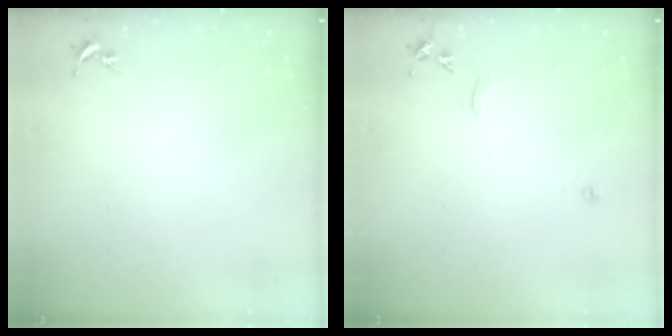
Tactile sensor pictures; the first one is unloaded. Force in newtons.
{"total": 7.5, "press": 7.5, "slide": 0.6}